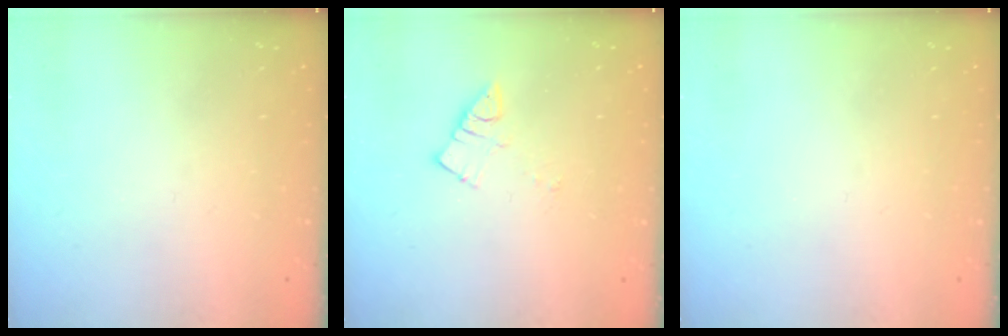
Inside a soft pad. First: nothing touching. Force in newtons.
{"total": 4.1, "press": 4.1, "slide": 0.2}
{"total": 0.0}